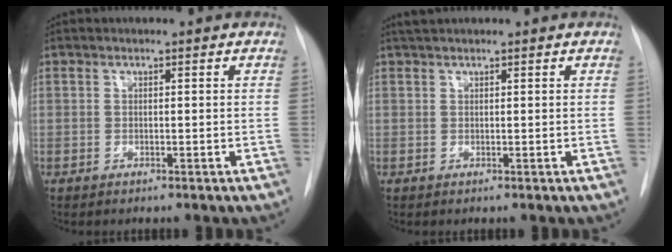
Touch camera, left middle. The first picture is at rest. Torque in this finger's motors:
{"motor_torque": [0.12, -0.12, -0.04, 0.01]}